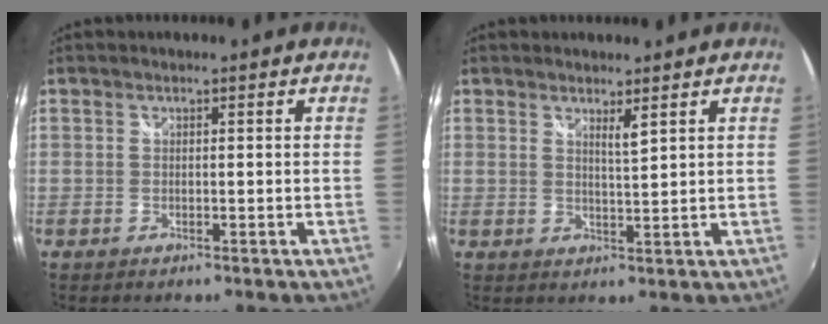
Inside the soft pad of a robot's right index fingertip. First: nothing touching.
{"total": 2.4, "force": [1.6, 0.0, 1.8], "torque": [-0.032, -0.005, 0.024]}